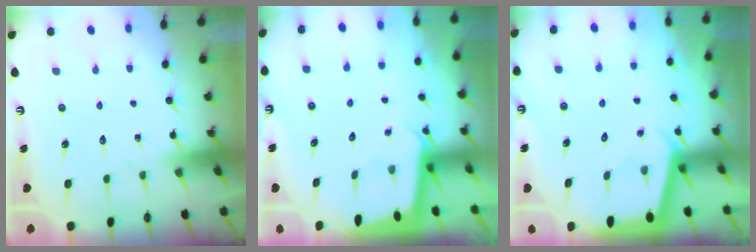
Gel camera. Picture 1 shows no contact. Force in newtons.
{"total": 2.0, "press": 2.0, "slide": 0.1}
{"total": 2.4, "press": 2.4, "slide": 0.2}